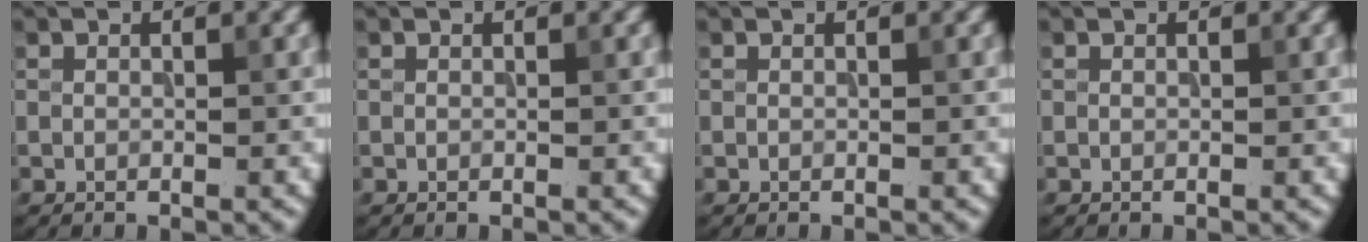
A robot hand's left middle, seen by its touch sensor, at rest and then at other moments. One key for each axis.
{"total": 0.0}
{"total": 0.0}
{"total": 0.0}